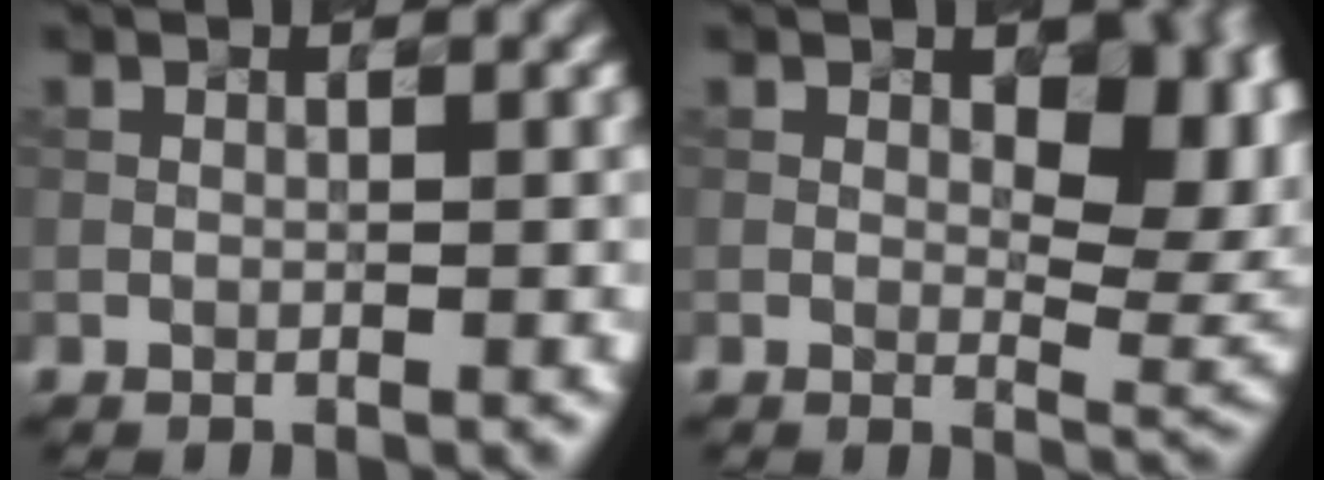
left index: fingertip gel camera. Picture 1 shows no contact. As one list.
[{"total": 7.2, "force": [1.8, 3.5, 6.0], "torque": [-0.080, -0.004, 0.038]}]